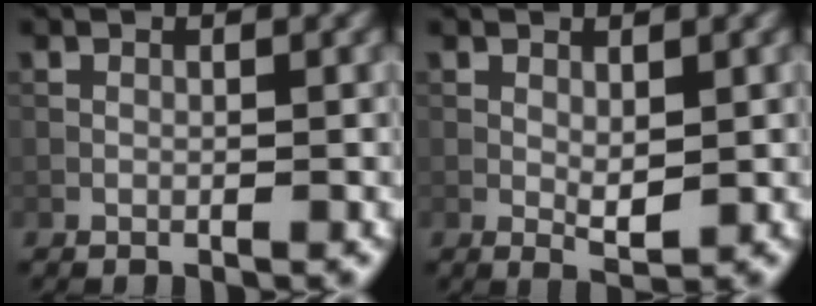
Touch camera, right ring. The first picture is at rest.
{"total": 1.7, "force": [0.3, 0.8, 1.4], "torque": [-0.027, -0.006, 0.010]}